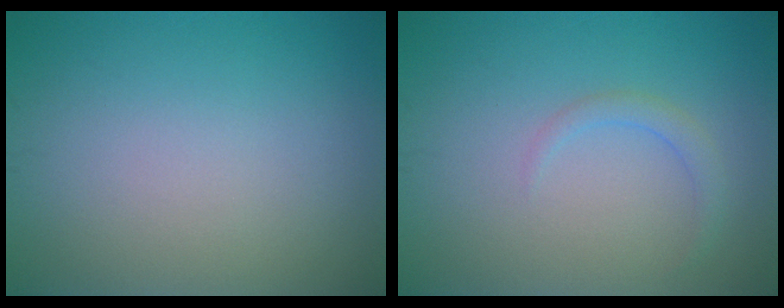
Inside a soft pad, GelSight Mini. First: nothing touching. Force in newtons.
{"total": 1.3, "press": 1.3, "slide": 0.1}